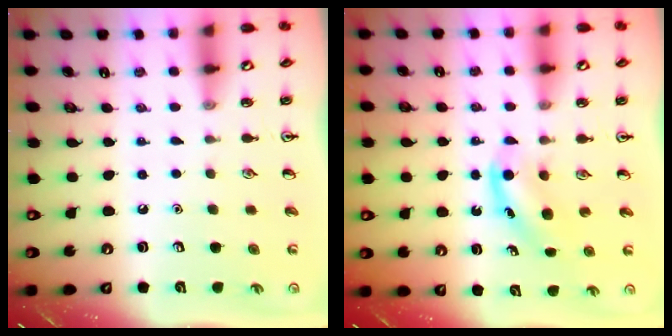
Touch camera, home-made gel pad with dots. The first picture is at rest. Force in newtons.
{"total": 4.6, "press": 4.5, "slide": 1.0}